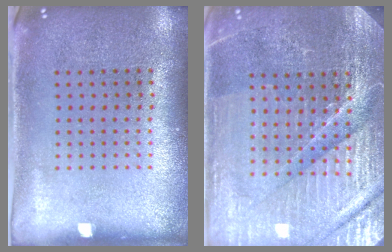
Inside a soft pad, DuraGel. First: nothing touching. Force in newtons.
{"total": 4.9, "press": 4.6, "slide": 1.7}